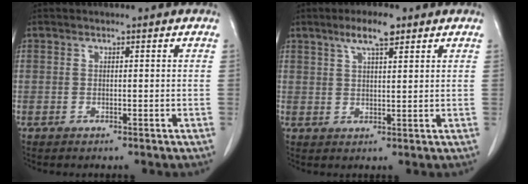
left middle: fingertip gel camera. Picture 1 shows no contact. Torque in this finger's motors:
{"motor_torque": [0.45, -0.27, 0.05, 0.06]}